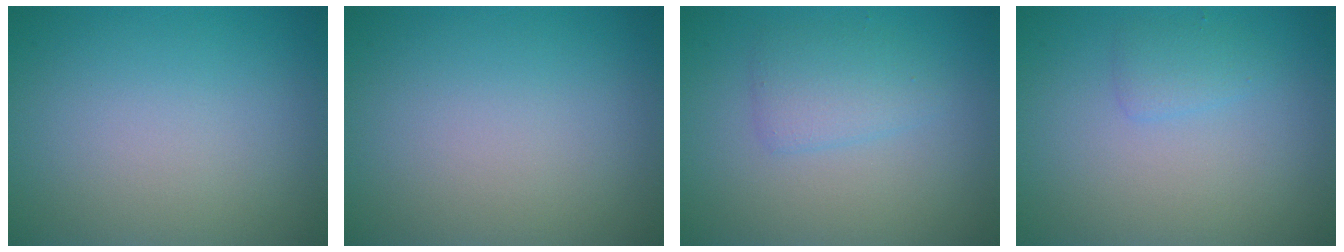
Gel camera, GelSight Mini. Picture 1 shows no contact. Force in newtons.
{"total": 0.0}
{"total": 2.2, "press": 2.2, "slide": 0.0}
{"total": 1.2, "press": 1.2, "slide": 0.1}